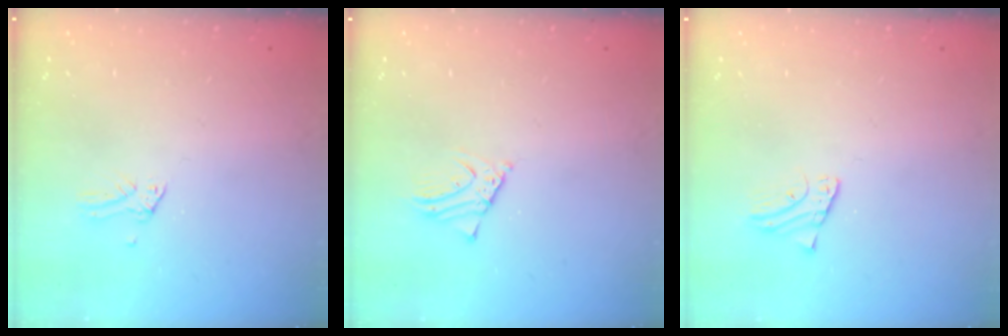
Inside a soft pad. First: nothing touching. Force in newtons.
{"total": 2.4, "press": 2.4, "slide": 0.1}
{"total": 1.9, "press": 1.9, "slide": 0.1}